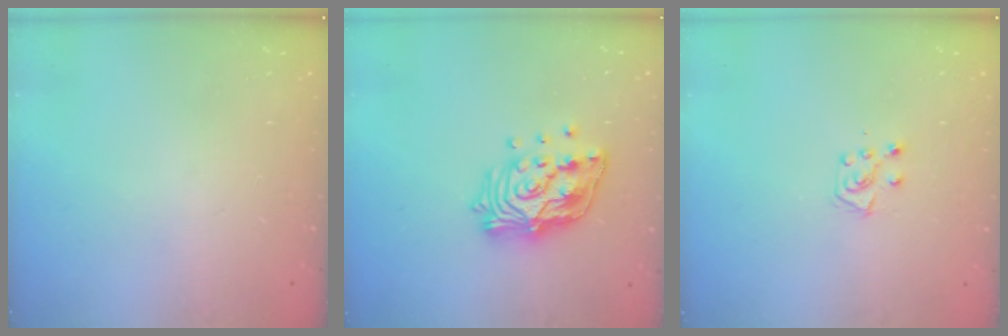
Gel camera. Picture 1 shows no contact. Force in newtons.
{"total": 15.1, "press": 15.1, "slide": 1.2}
{"total": 6.3, "press": 6.3, "slide": 0.3}